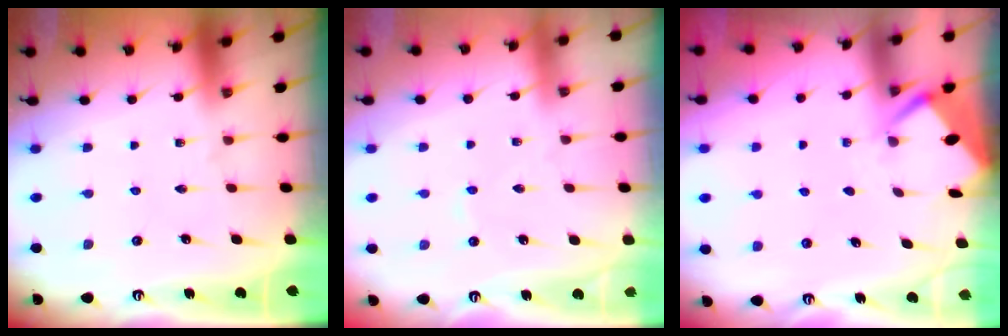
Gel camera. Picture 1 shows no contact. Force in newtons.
{"total": 2.0, "press": 2.0, "slide": 0.3}
{"total": 2.7, "press": 2.7, "slide": 0.2}